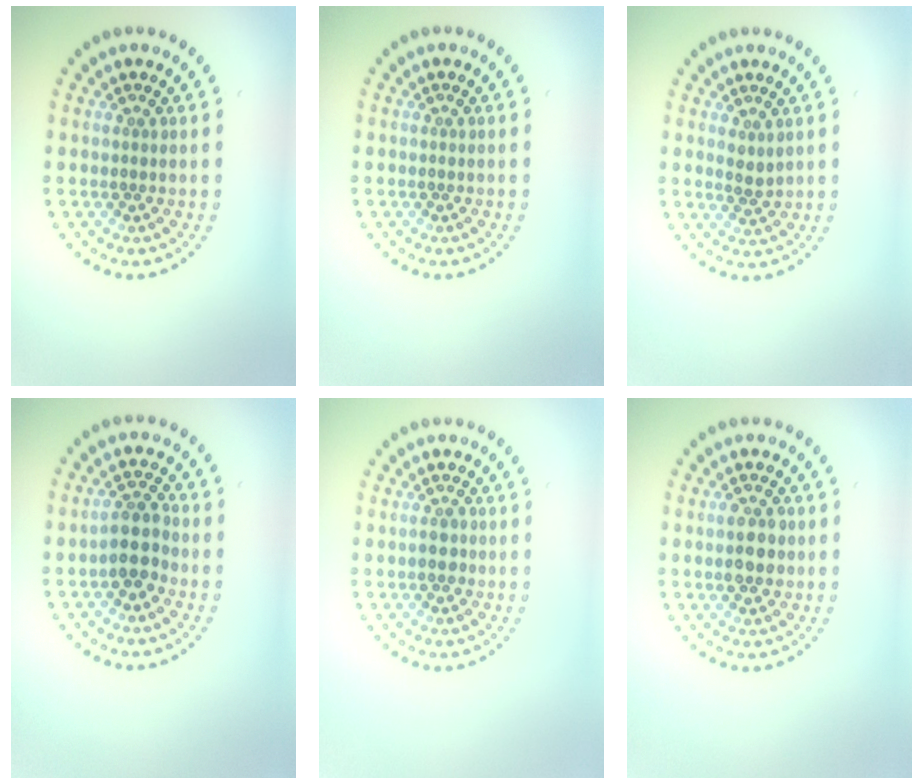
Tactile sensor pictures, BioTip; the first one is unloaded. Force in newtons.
{"total": 0.0}
{"total": 1.2, "press": 1.1, "slide": 0.6}
{"total": 2.8, "press": 2.5, "slide": 1.3}
{"total": 1.3, "press": 1.3, "slide": 0.3}
{"total": 2.9, "press": 2.9, "slide": 0.1}